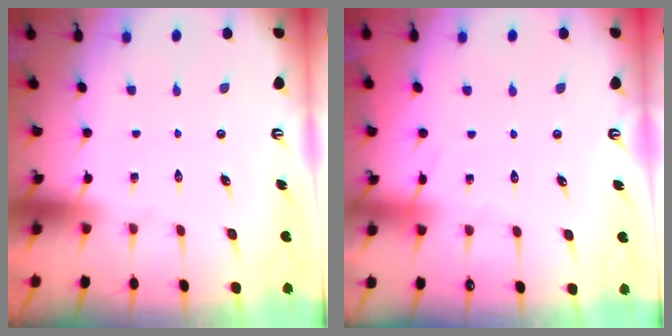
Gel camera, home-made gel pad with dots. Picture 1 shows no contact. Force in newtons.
{"total": 4.5, "press": 4.5, "slide": 0.6}